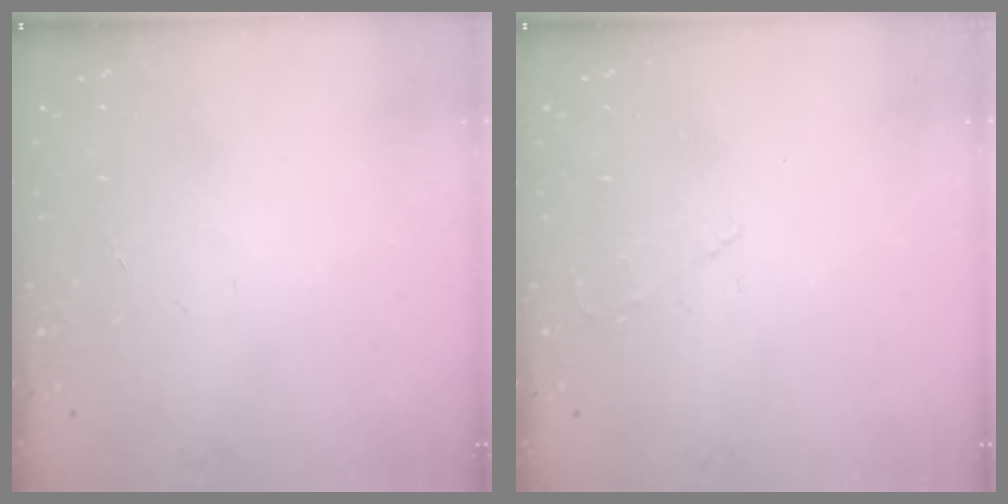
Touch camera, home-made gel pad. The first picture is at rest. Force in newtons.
{"total": 2.4, "press": 2.4, "slide": 0.4}